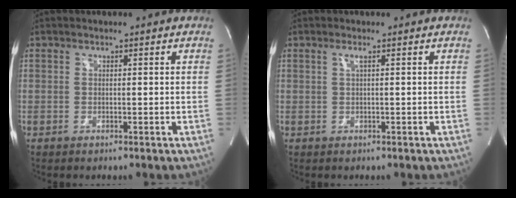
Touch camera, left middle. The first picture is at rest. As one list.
[{"total": 0.8, "force": [0.3, -0.2, 0.7], "torque": [-0.022, 0.004, 0.009]}]